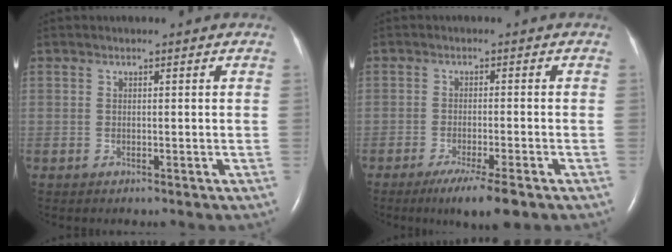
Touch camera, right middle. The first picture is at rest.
{"total": 6.9, "force": [-4.6, 0.2, 5.2], "torque": [-0.085, -0.018, -0.072]}